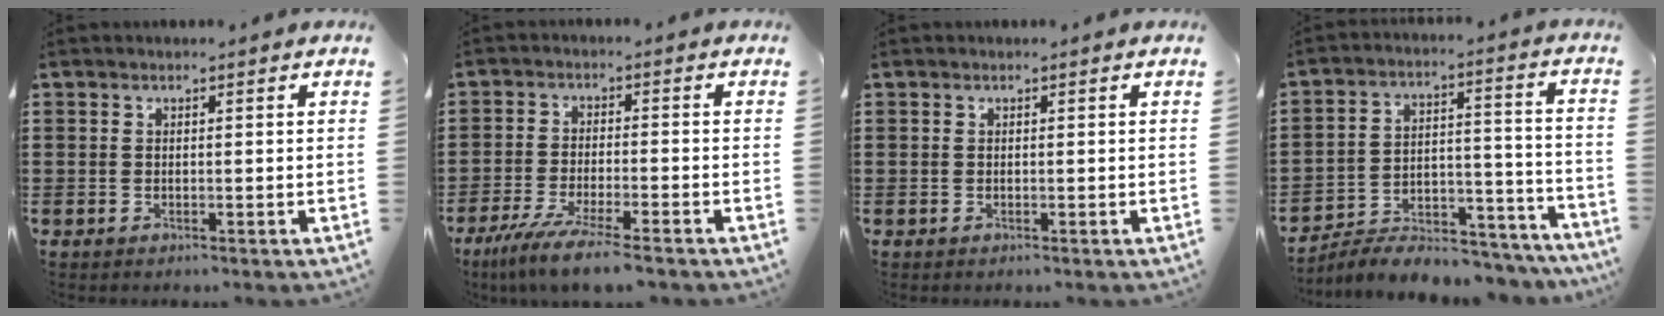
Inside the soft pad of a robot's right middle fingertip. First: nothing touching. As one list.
[{"total": 5.8, "force": [-4.8, -0.2, 3.2], "torque": [-0.070, -0.018, -0.093]}, {"total": 0.0}, {"total": 6.1, "force": [-5.9, 1.1, 1.0], "torque": [-0.012, 0.016, -0.114]}]